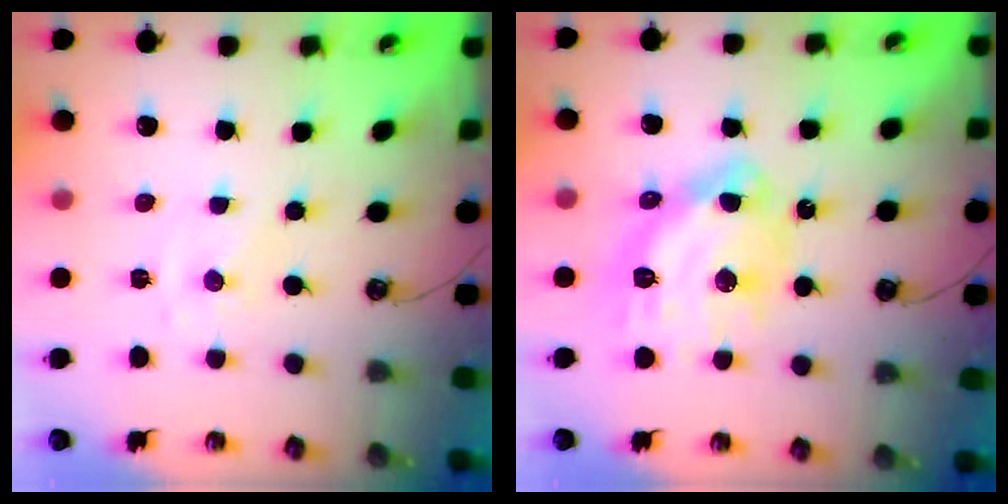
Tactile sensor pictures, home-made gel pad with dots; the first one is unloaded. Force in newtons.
{"total": 16.6, "press": 16.5, "slide": 1.5}